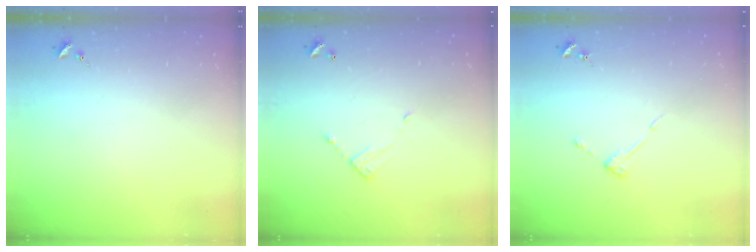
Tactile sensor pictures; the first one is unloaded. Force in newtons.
{"total": 4.3, "press": 4.3, "slide": 0.2}
{"total": 4.7, "press": 4.7, "slide": 0.6}